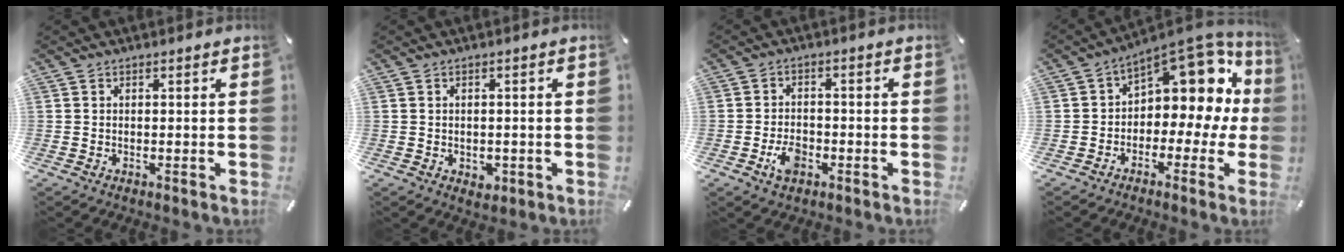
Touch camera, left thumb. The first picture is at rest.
{"total": 2.5, "force": [-0.7, 2.2, 1.2], "torque": [-0.011, 0.001, -0.013]}
{"total": 5.6, "force": [-2.6, 3.7, 3.3], "torque": [-0.063, 0.005, -0.050]}
{"total": 12.3, "force": [6.0, 6.9, 8.2], "torque": [-0.109, -0.057, 0.098]}